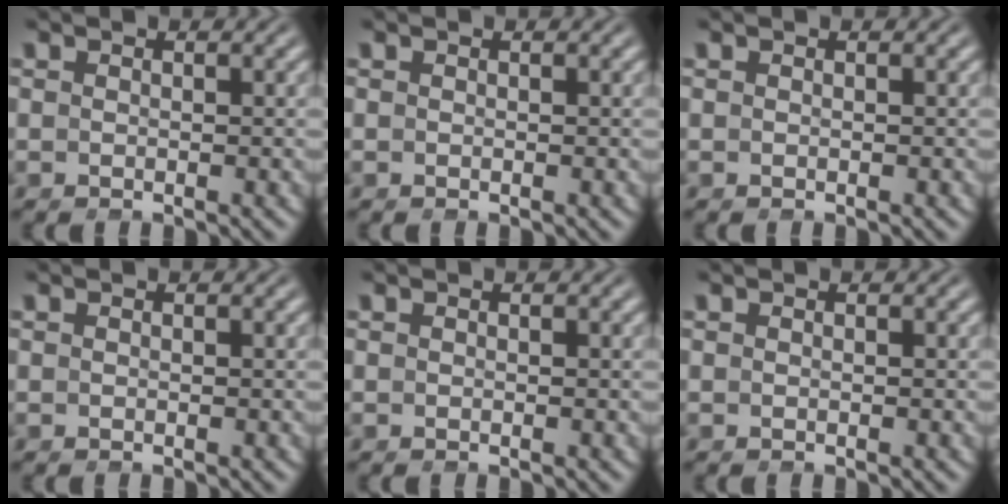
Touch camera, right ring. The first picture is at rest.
{"total": 0.0}
{"total": 0.0}
{"total": 0.0}
{"total": 0.0}
{"total": 0.0}